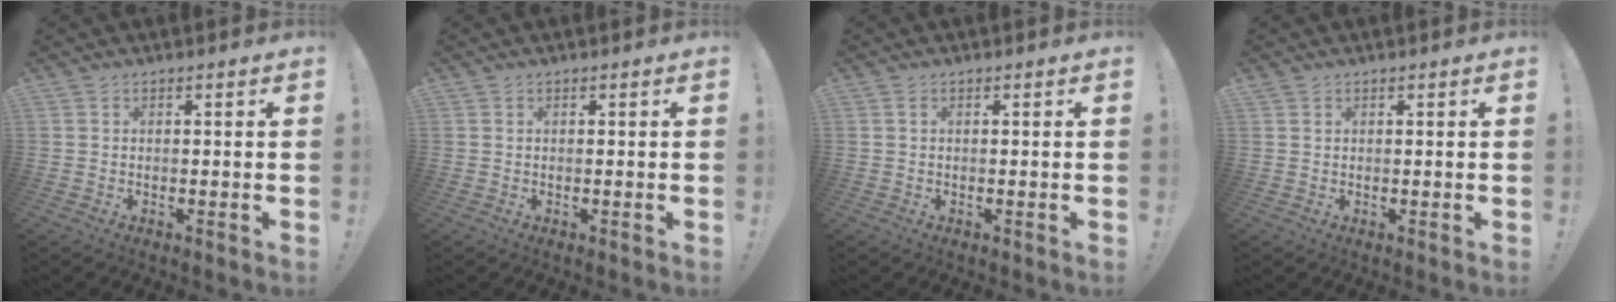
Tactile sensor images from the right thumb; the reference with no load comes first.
{"total": 0.0}
{"total": 0.6, "force": [0.1, 0.1, 0.5], "torque": [-0.011, 0.001, 0.002]}
{"total": 0.6, "force": [0.3, 0.4, 0.1], "torque": [0.002, -0.002, 0.006]}